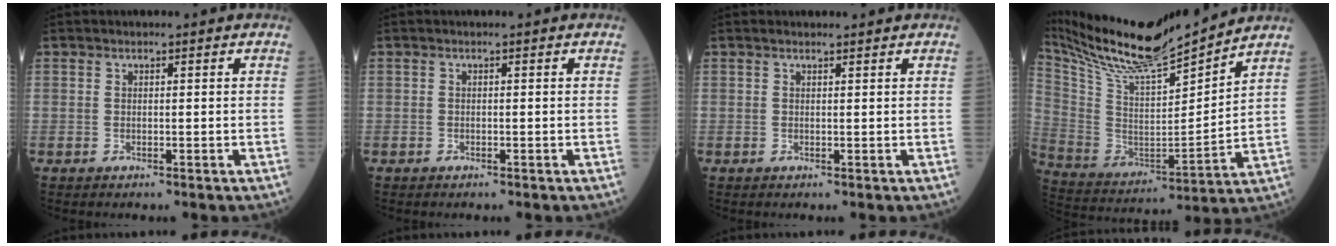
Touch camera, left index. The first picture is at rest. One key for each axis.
{"total": 0.0}
{"total": 1.4, "fx": 1.4, "fy": 0.2, "fz": 0.4, "tx": -0.007, "ty": 0.012, "tz": 0.021}
{"total": 19.8, "fx": 17.9, "fy": 1.0, "fz": 8.5, "tx": -0.172, "ty": -0.016, "tz": 0.313}